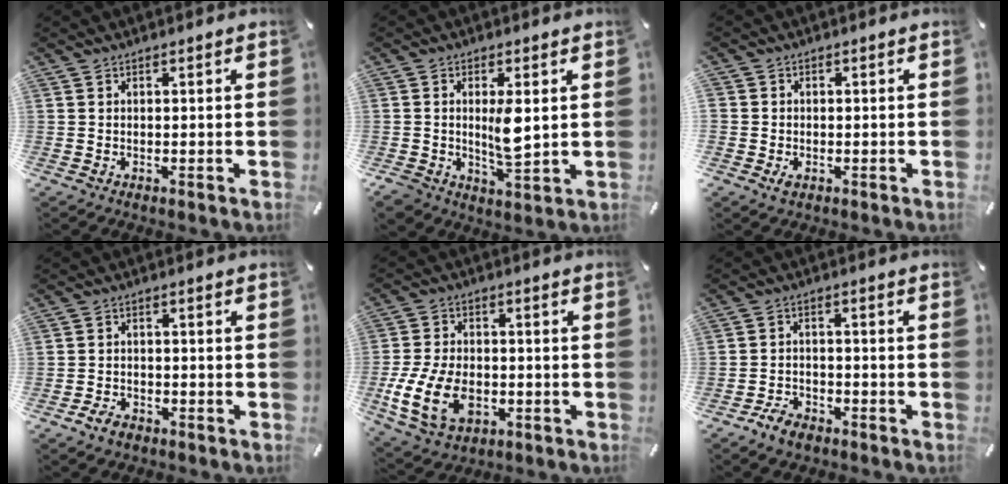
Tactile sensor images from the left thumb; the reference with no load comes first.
{"total": 7.3, "force": [0.8, 3.7, 6.3], "torque": [-0.116, -0.008, 0.012]}
{"total": 3.6, "force": [-0.5, 3.5, 0.4], "torque": [0.009, 0.004, -0.010]}
{"total": 3.5, "force": [-2.5, 2.0, 1.4], "torque": [-0.036, 0.010, -0.051]}
{"total": 13.7, "force": [-3.9, 9.4, 9.2], "torque": [-0.203, 0.003, -0.070]}
{"total": 4.8, "force": [-3.8, 2.6, 1.5], "torque": [-0.025, 0.023, -0.071]}